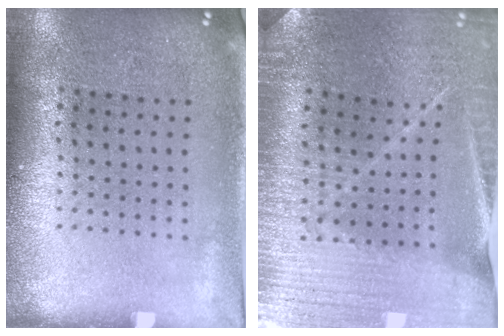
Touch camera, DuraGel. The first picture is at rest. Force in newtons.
{"total": 3.0, "press": 3.0, "slide": 0.3}